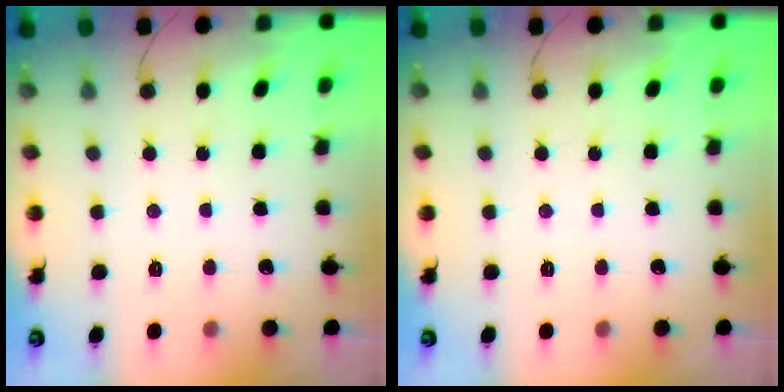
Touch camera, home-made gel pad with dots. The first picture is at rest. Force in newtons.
{"total": 0.0}